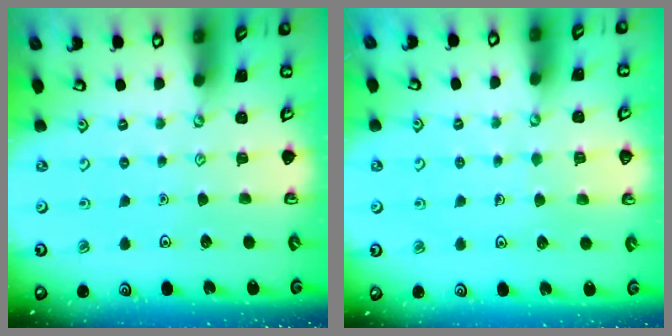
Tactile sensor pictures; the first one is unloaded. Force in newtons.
{"total": 3.0, "press": 3.0, "slide": 0.2}